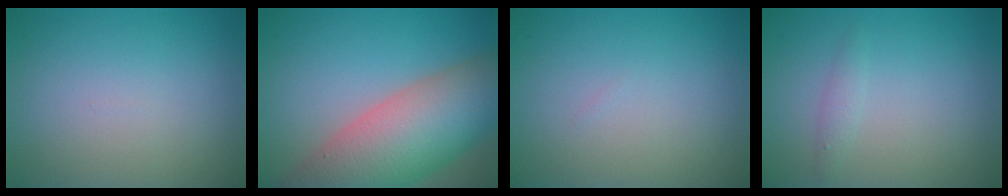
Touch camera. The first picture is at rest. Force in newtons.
{"total": 11.9, "press": 11.9, "slide": 0.6}
{"total": 0.0}
{"total": 1.0, "press": 1.0, "slide": 0.1}